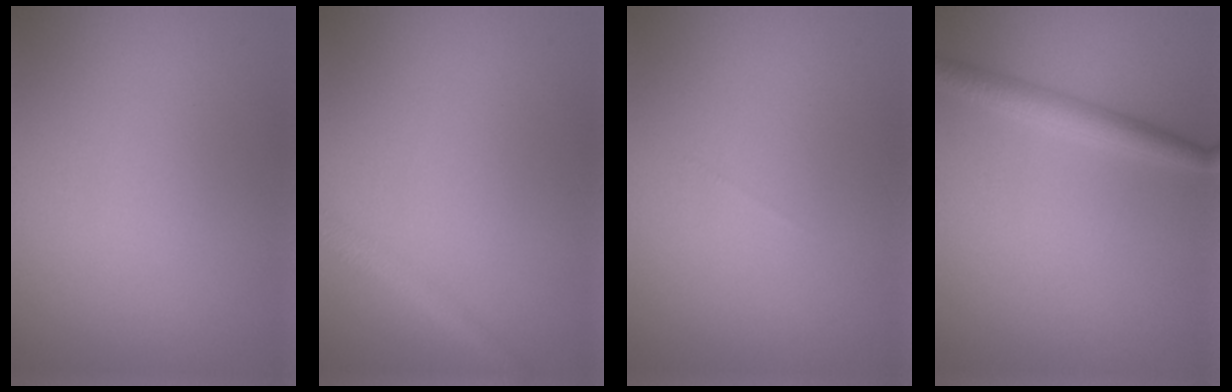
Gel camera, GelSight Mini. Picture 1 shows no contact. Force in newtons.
{"total": 2.0, "press": 2.0, "slide": 0.0}
{"total": 0.0}
{"total": 2.7, "press": 2.7, "slide": 0.1}